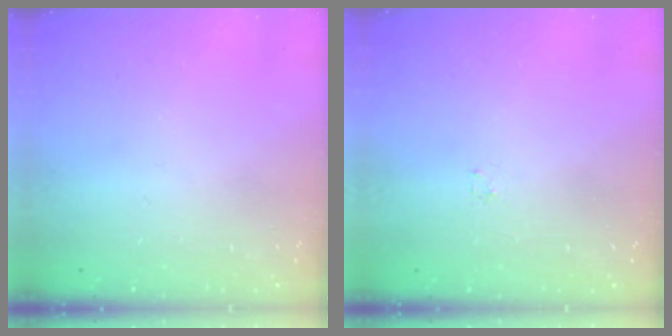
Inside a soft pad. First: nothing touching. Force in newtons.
{"total": 0.8, "press": 0.8, "slide": 0.2}